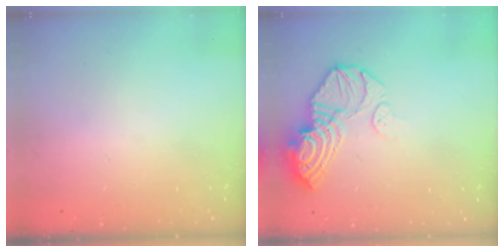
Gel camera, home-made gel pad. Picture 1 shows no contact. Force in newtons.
{"total": 16.7, "press": 16.6, "slide": 2.0}